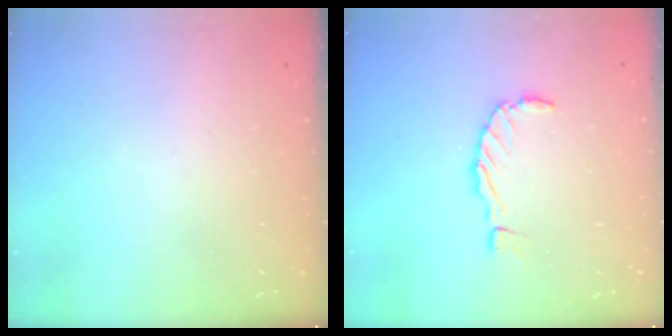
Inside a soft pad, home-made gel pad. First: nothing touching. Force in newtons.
{"total": 1.2, "press": 1.2, "slide": 0.2}